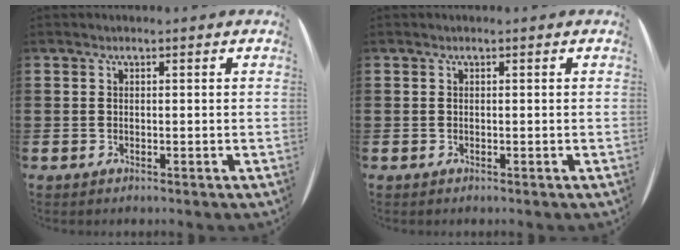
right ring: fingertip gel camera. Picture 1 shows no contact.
{"total": 0.0}